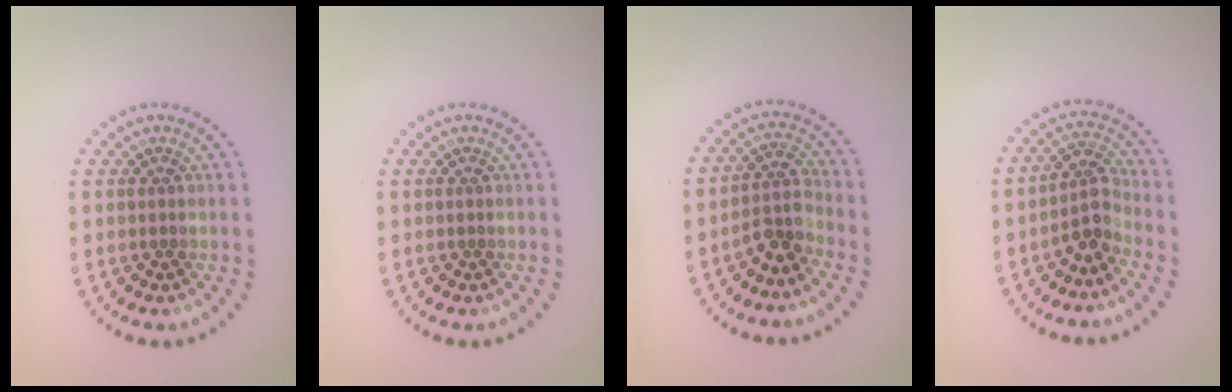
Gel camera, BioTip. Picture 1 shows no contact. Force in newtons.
{"total": 0.0}
{"total": 2.7, "press": 2.0, "slide": 1.9}
{"total": 2.8, "press": 2.1, "slide": 1.9}